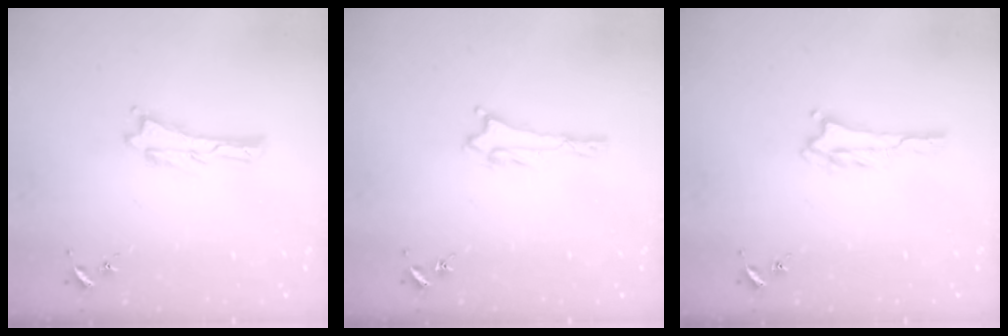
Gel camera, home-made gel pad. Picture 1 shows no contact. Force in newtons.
{"total": 1.0, "press": 1.0, "slide": 0.1}
{"total": 2.1, "press": 2.1, "slide": 0.3}